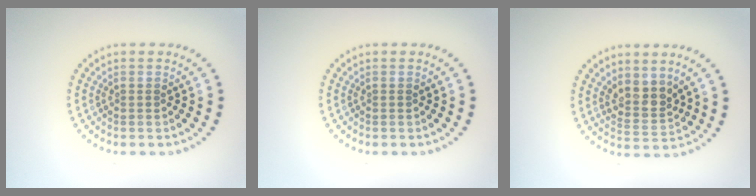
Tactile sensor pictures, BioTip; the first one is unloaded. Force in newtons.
{"total": 0.0}
{"total": 2.6, "press": 2.1, "slide": 1.5}